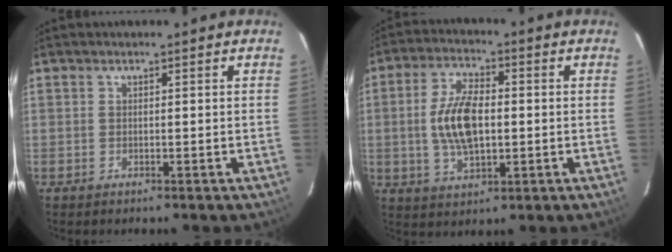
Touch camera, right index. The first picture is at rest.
{"total": 10.5, "force": [-0.3, 5.2, 9.1], "torque": [-0.181, 0.006, -0.003]}